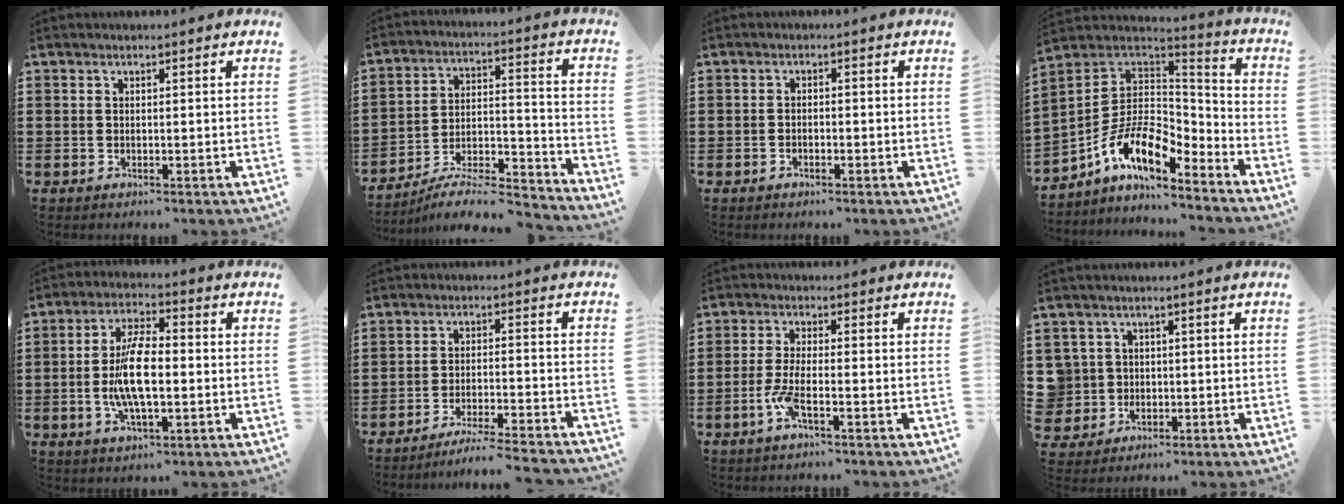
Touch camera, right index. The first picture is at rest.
{"total": 7.1, "force": [-6.3, 1.7, 2.9], "torque": [-0.044, 0.008, -0.121]}
{"total": 0.9, "force": [-0.9, 0.2, 0.3], "torque": [-0.008, -0.001, -0.017]}
{"total": 11.1, "force": [-5.6, 5.3, 8.0], "torque": [-0.181, -0.004, -0.111]}
{"total": 9.8, "force": [-1.1, 3.7, 9.0], "torque": [-0.189, -0.004, -0.023]}
{"total": 4.7, "force": [-4.5, -0.6, 1.4], "torque": [-0.033, -0.012, -0.091]}
{"total": 4.3, "force": [-2.2, 0.5, 3.7], "torque": [-0.090, -0.010, -0.048]}
{"total": 4.2, "force": [0.0, 4.2, 0.4], "torque": [-0.042, 0.010, -0.006]}